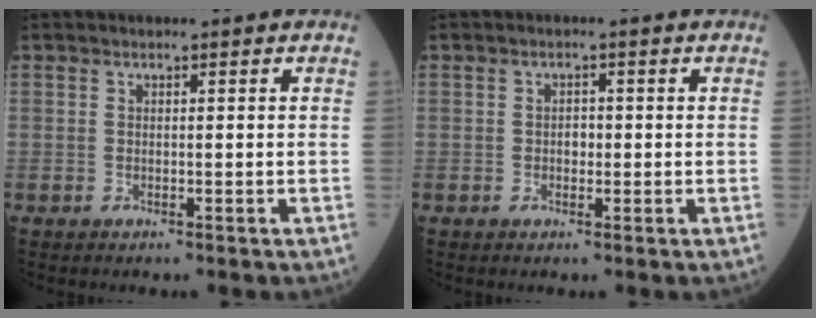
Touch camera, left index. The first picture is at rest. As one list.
[{"total": 1.4, "force": [-0.2, 0.9, 1.0], "torque": [-0.015, 0.003, -0.003]}]